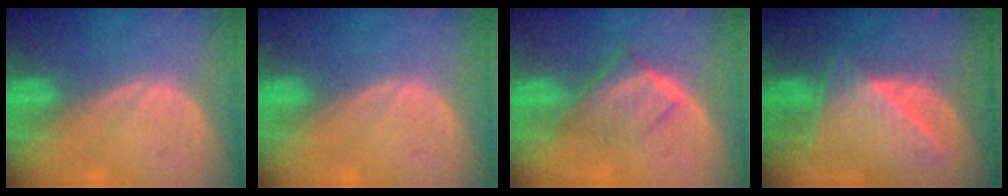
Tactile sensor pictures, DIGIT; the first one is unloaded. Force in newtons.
{"total": 0.0}
{"total": 6.5, "press": 5.5, "slide": 3.5}
{"total": 9.0, "press": 8.0, "slide": 4.1}